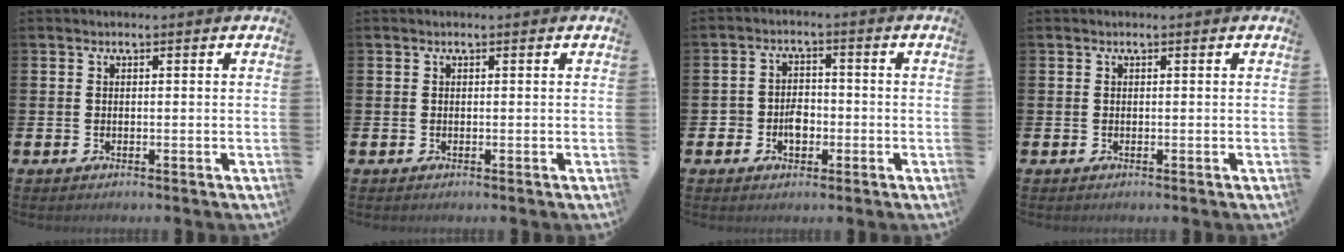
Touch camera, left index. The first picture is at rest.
{"total": 0.0}
{"total": 3.5, "force": [-1.1, 2.7, 1.9], "torque": [-0.026, 0.000, -0.026]}
{"total": 0.0}